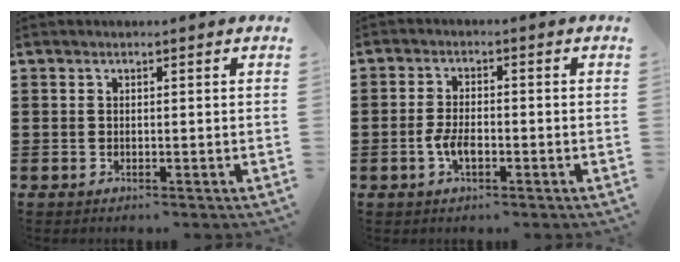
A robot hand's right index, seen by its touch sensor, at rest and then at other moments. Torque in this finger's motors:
{"motor_torque": [2.12, 0.01, 0.35, 0.11]}